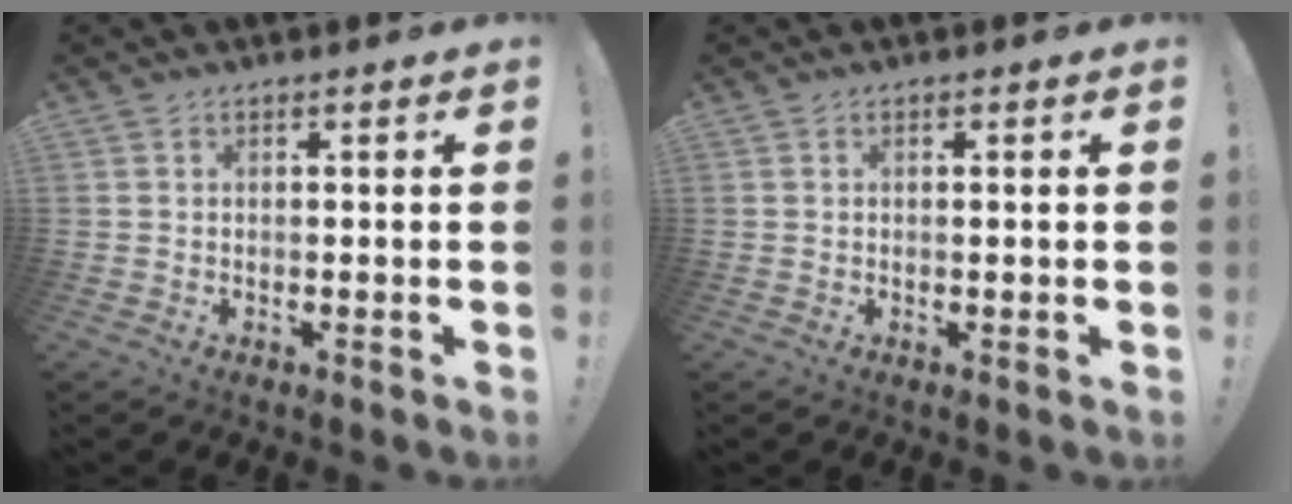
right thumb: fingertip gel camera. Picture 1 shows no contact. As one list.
[{"total": 0.7, "force": [0.1, 0.1, 0.7], "torque": [-0.012, -0.001, 0.002]}]